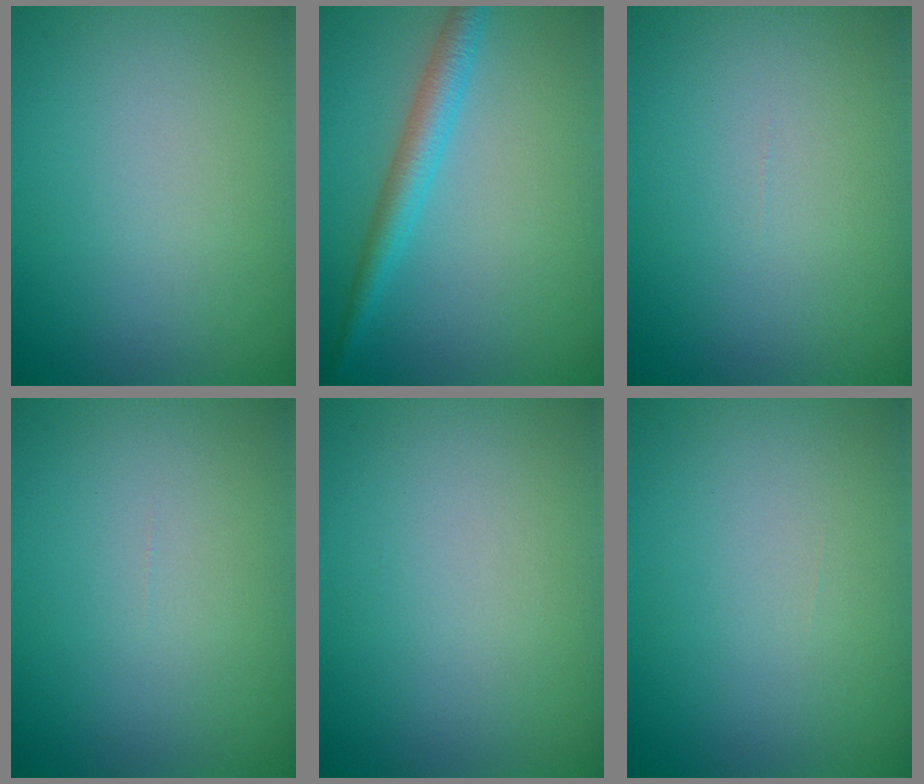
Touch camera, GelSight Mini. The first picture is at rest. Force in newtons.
{"total": 3.1, "press": 3.1, "slide": 0.1}
{"total": 0.0}
{"total": 0.0}
{"total": 0.0}
{"total": 0.0}